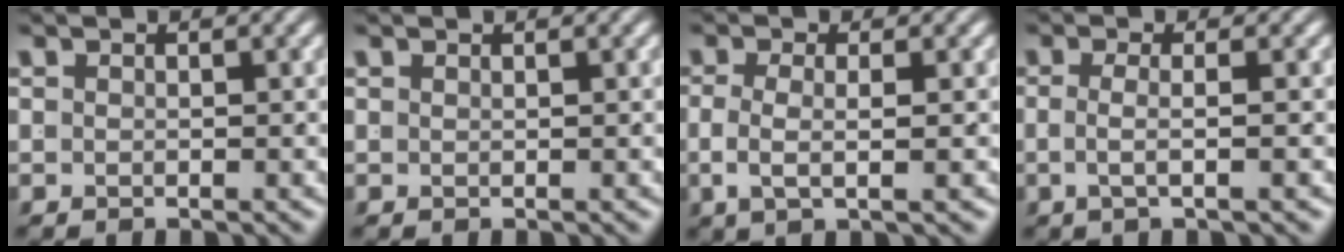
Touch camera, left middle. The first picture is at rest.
{"total": 0.6, "force": [0.2, -0.6, -0.1], "torque": [0.007, -0.002, 0.005]}
{"total": 2.6, "force": [-0.4, 0.3, 2.6], "torque": [-0.048, -0.011, 0.000]}
{"total": 2.1, "force": [-0.6, -0.6, 1.9], "torque": [-0.035, -0.008, -0.006]}